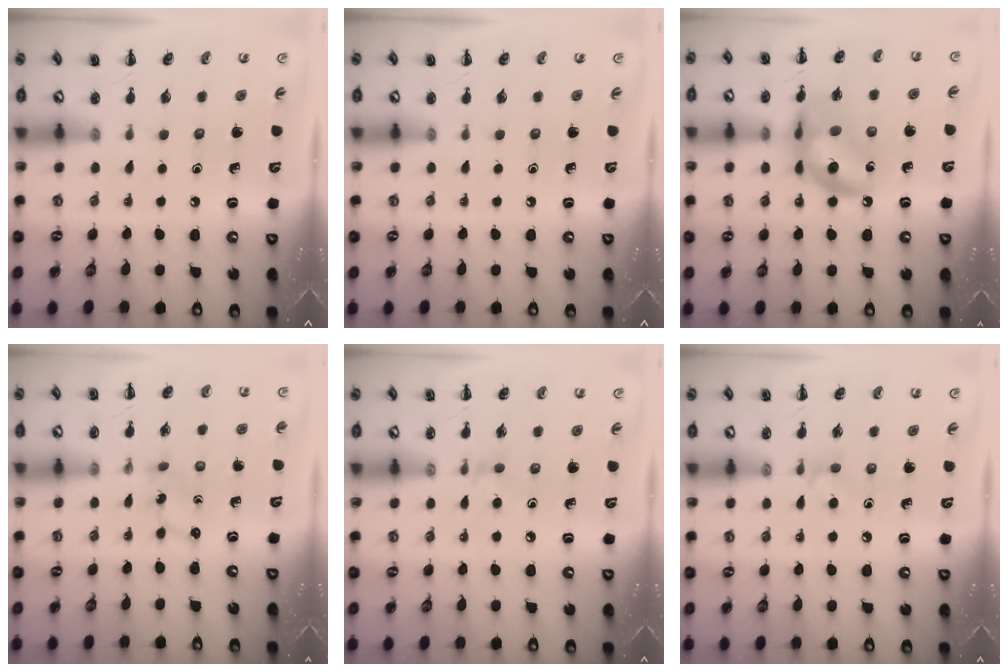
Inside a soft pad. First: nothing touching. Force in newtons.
{"total": 0.0}
{"total": 12.2, "press": 11.9, "slide": 2.7}
{"total": 1.7, "press": 1.6, "slide": 0.6}
{"total": 3.9, "press": 3.6, "slide": 1.6}
{"total": 4.0, "press": 3.7, "slide": 1.5}